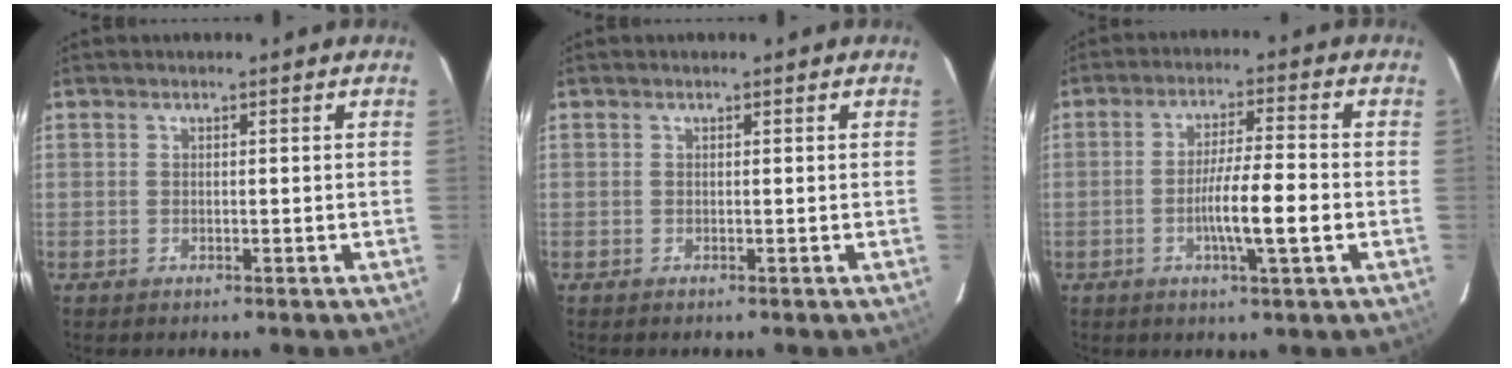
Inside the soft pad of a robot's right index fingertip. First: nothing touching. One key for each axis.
{"total": 0.0}
{"total": 7.9, "fx": -2.1, "fy": 0.1, "fz": 7.6, "tx": -0.132, "ty": -0.001, "tz": -0.039}